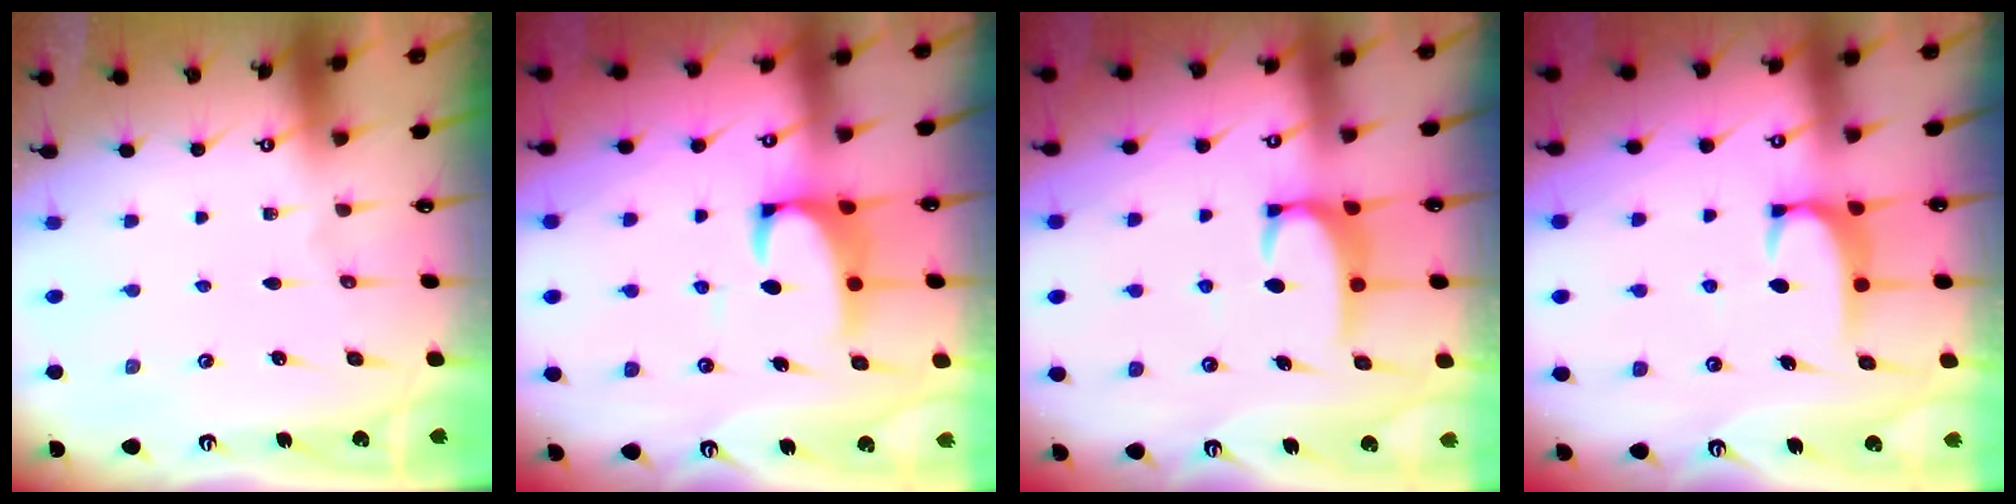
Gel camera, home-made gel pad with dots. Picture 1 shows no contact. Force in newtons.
{"total": 3.0, "press": 2.8, "slide": 1.1}
{"total": 2.9, "press": 2.9, "slide": 0.4}
{"total": 2.0, "press": 2.0, "slide": 0.6}